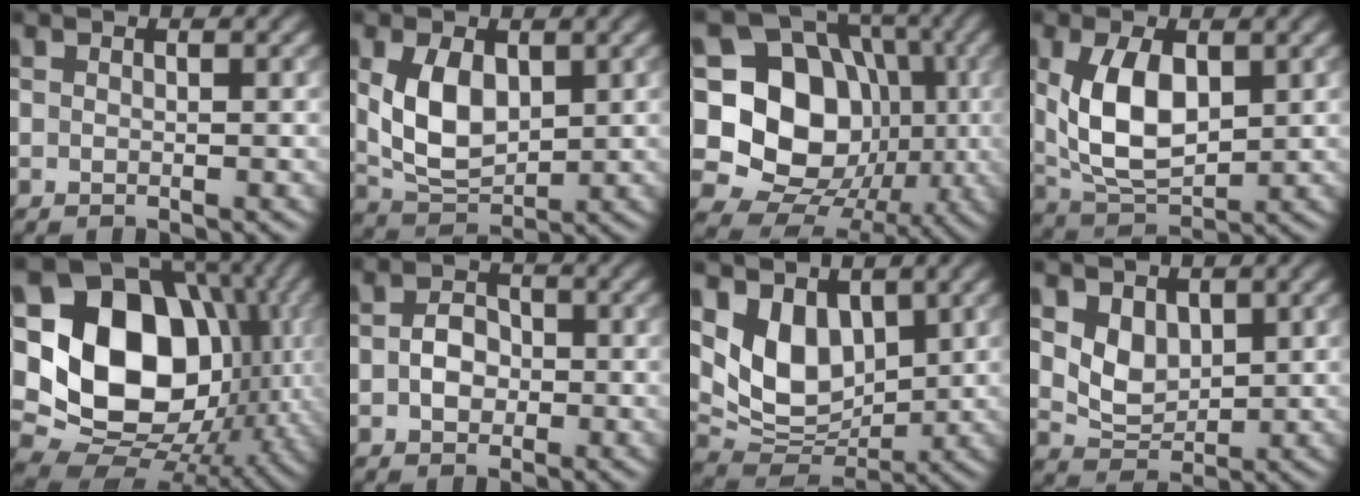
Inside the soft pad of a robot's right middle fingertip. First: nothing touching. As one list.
[{"total": 5.5, "force": [1.0, 3.4, 4.2], "torque": [-0.095, -0.003, 0.028]}, {"total": 16.2, "force": [-0.5, 13.5, 9.0], "torque": [-0.147, 0.002, -0.022]}, {"total": 6.7, "force": [1.1, 3.6, 5.5], "torque": [-0.118, -0.003, 0.028]}, {"total": 16.7, "force": [1.2, 12.7, 10.7], "torque": [-0.174, 0.000, 0.013]}, {"total": 2.7, "force": [-0.5, 2.1, 1.6], "torque": [-0.029, 0.002, -0.012]}, {"total": 6.3, "force": [2.5, 4.2, 4.0], "torque": [-0.076, -0.021, 0.047]}, {"total": 3.3, "force": [1.3, 2.4, 1.9], "torque": [-0.042, -0.009, 0.029]}]